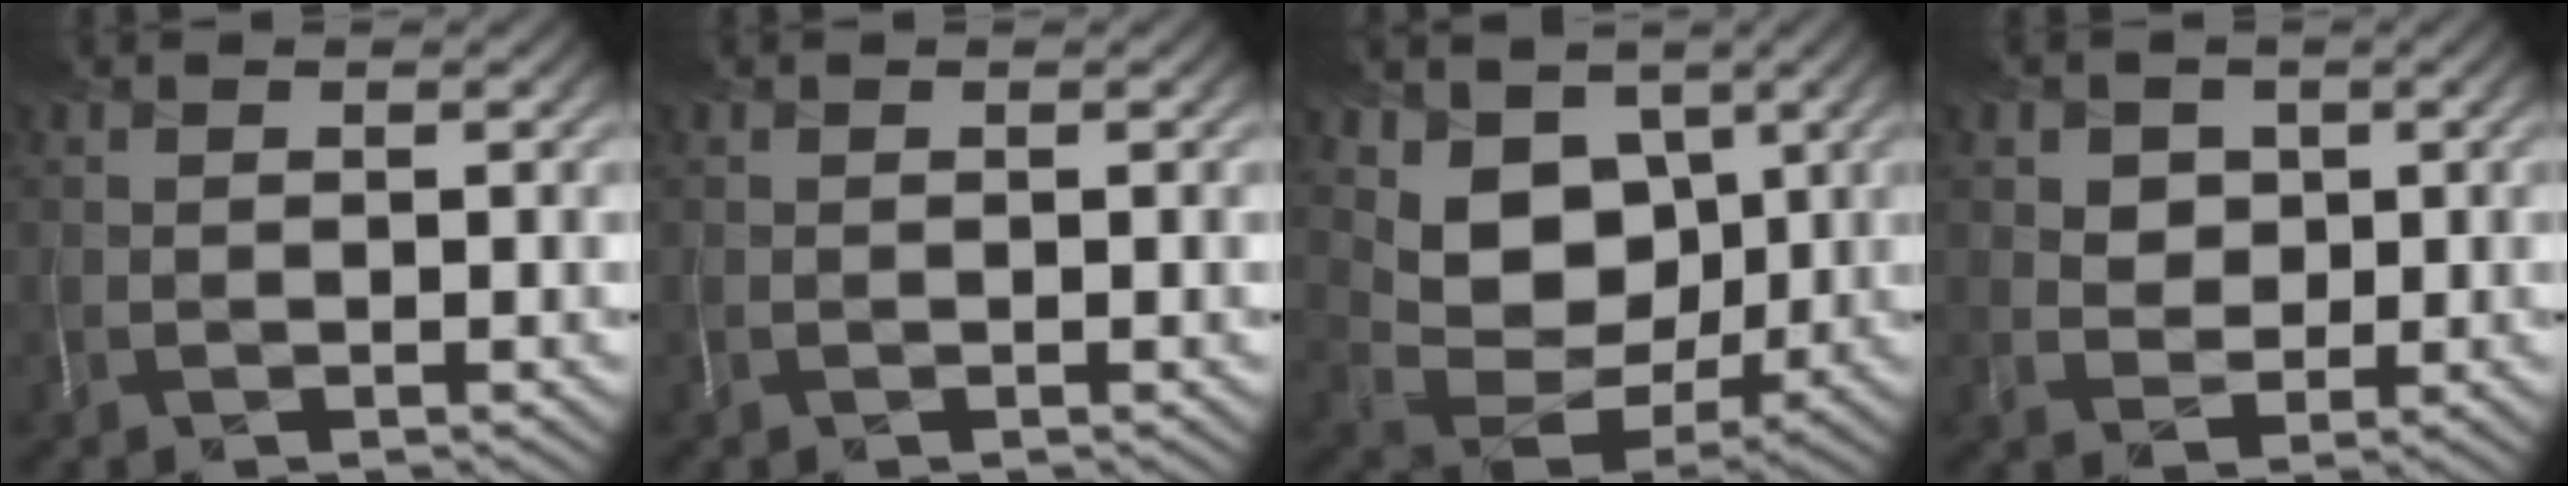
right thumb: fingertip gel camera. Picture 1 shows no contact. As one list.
[{"total": 0.0}, {"total": 9.1, "force": [4.4, 6.8, 4.3], "torque": [-0.101, -0.022, 0.077]}, {"total": 3.4, "force": [1.5, 3.0, 0.5], "torque": [-0.024, -0.016, 0.035]}]